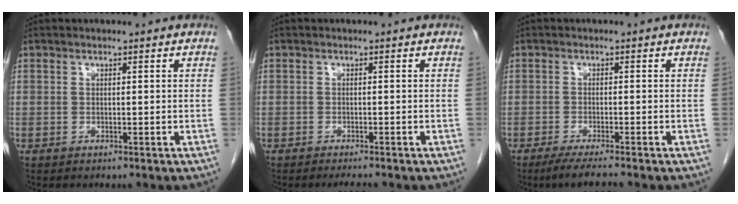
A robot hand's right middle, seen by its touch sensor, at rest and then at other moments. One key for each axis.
{"total": 1.6, "fx": -1.5, "fy": 0.0, "fz": 0.7, "tx": -0.014, "ty": -0.006, "tz": -0.020}
{"total": 4.3, "fx": -3.5, "fy": -0.4, "fz": 2.5, "tx": -0.047, "ty": -0.016, "tz": -0.061}